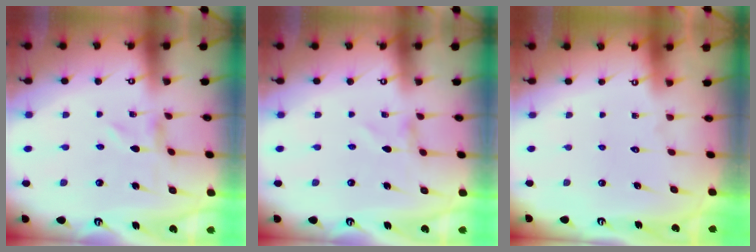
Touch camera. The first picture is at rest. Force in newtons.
{"total": 0.0}
{"total": 1.5, "press": 1.5, "slide": 0.1}